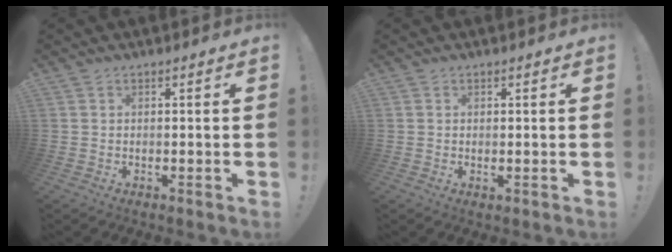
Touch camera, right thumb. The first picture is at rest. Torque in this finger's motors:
{"motor_torque": [-0.21, -0.15, 0.19, -0.24, 0.05]}